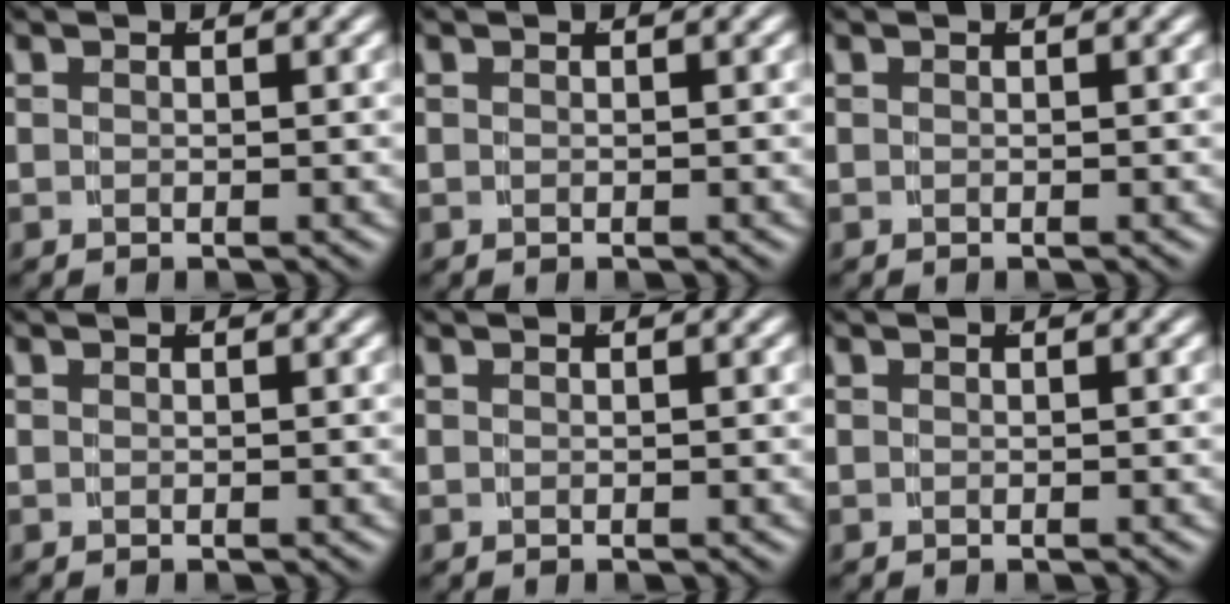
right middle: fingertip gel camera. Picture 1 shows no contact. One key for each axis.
{"total": 0.0}
{"total": 0.0}
{"total": 0.0}
{"total": 0.0}
{"total": 0.0}